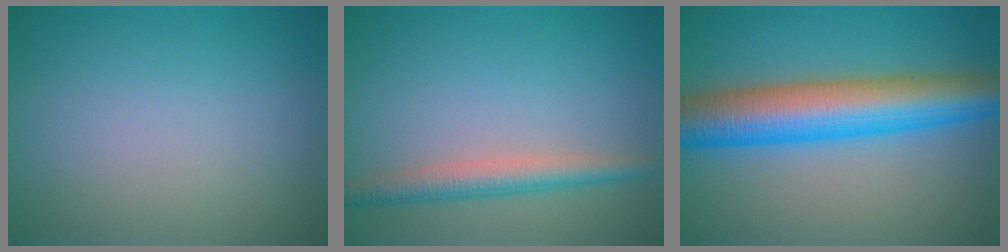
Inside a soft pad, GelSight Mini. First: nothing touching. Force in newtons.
{"total": 3.0, "press": 3.0, "slide": 0.1}
{"total": 10.0, "press": 10.0, "slide": 0.2}